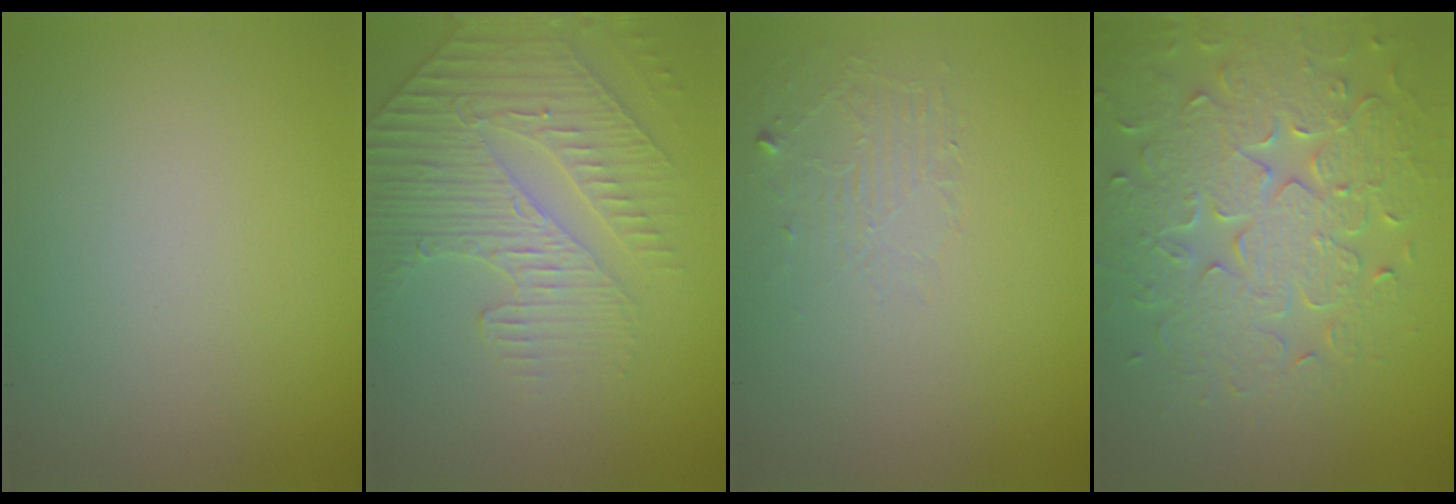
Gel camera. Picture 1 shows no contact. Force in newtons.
{"total": 4.1, "press": 3.7, "slide": 1.8}
{"total": 1.4, "press": 0.1, "slide": 1.4}
{"total": 7.4, "press": 6.0, "slide": 4.3}